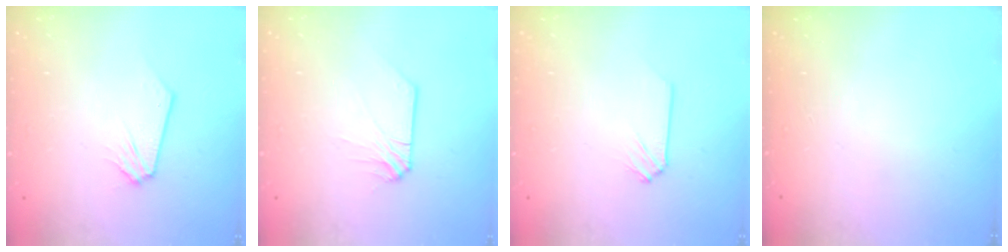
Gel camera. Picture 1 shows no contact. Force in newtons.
{"total": 0.0}
{"total": 0.0}
{"total": 0.0}